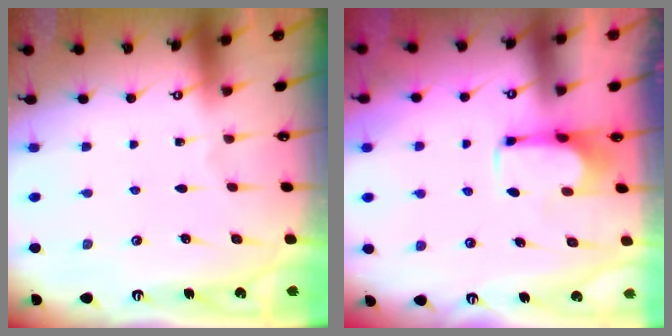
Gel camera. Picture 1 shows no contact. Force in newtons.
{"total": 2.1, "press": 1.9, "slide": 0.8}